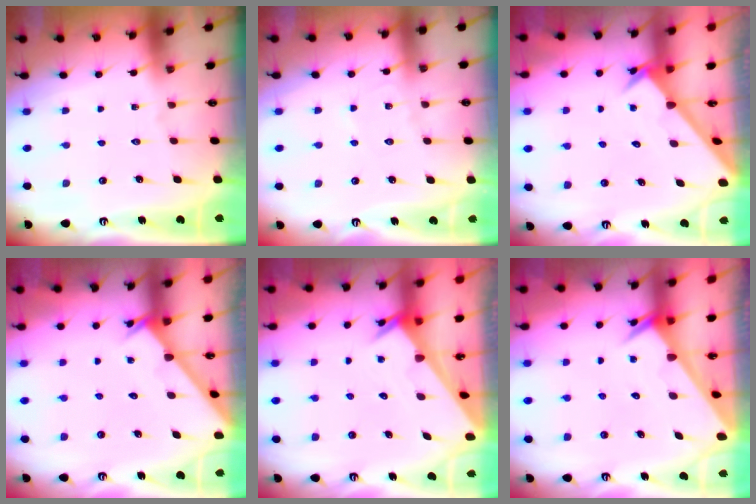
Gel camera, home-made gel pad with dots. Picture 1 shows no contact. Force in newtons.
{"total": 4.3, "press": 4.3, "slide": 0.3}
{"total": 2.6, "press": 2.6, "slide": 0.2}
{"total": 1.9, "press": 1.9, "slide": 0.1}
{"total": 3.3, "press": 3.3, "slide": 0.3}
{"total": 2.4, "press": 2.4, "slide": 0.0}